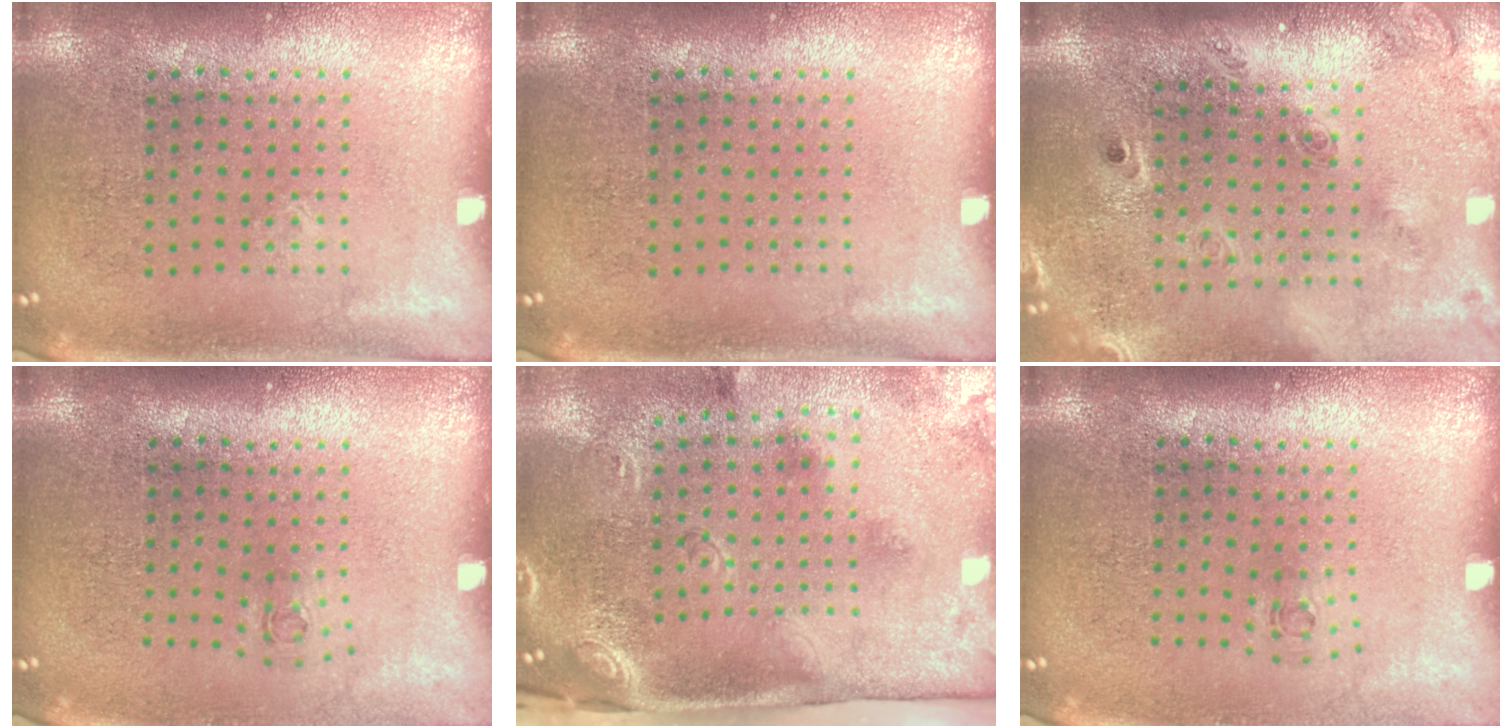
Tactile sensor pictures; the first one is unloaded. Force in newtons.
{"total": 0.0}
{"total": 2.6, "press": 1.8, "slide": 1.8}
{"total": 0.7, "press": 0.3, "slide": 0.6}
{"total": 2.9, "press": 1.8, "slide": 2.2}
{"total": 0.6, "press": 0.3, "slide": 0.5}